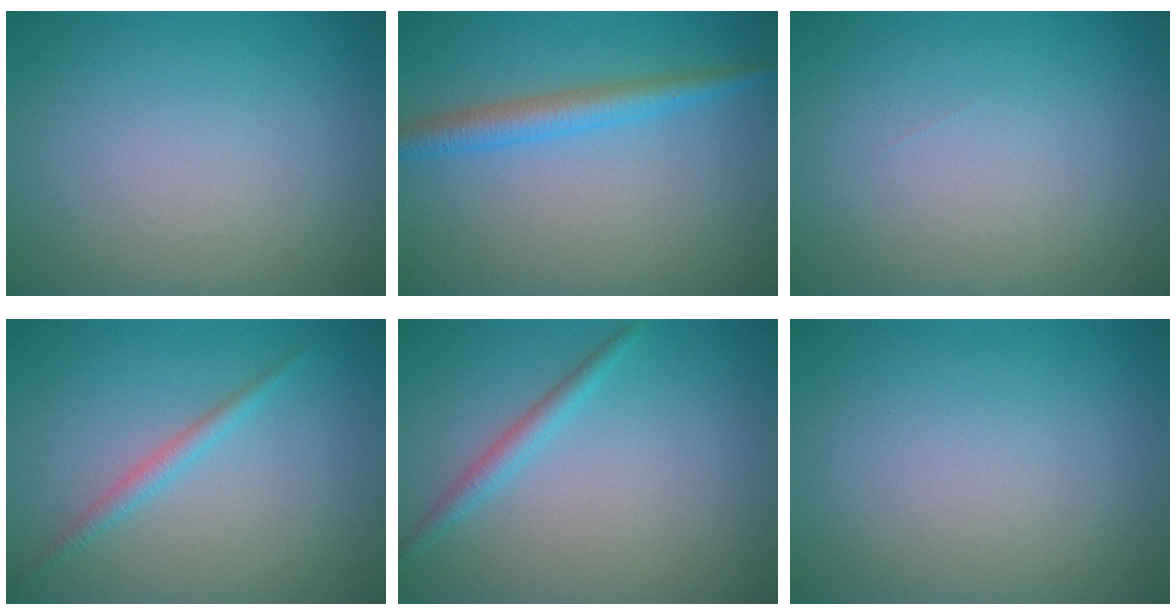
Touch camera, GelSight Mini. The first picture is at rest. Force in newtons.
{"total": 3.0, "press": 3.0, "slide": 0.1}
{"total": 0.0}
{"total": 1.5, "press": 1.5, "slide": 0.1}
{"total": 1.8, "press": 1.7, "slide": 0.1}
{"total": 0.0}